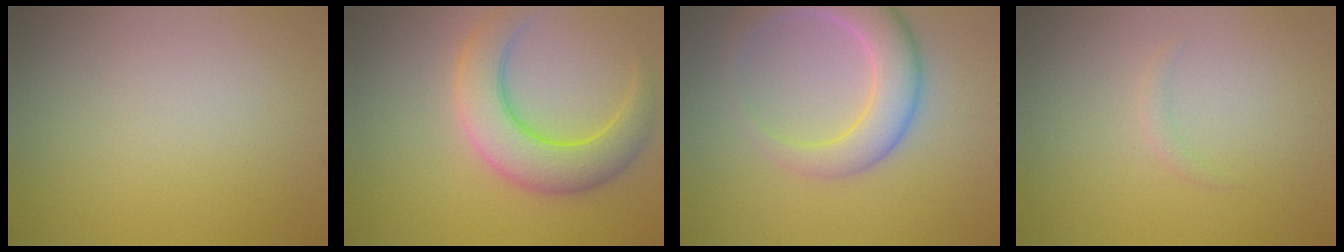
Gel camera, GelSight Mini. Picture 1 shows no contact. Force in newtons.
{"total": 6.4, "press": 6.4, "slide": 0.3}
{"total": 5.6, "press": 5.6, "slide": 0.4}
{"total": 0.7, "press": 0.7, "slide": 0.0}